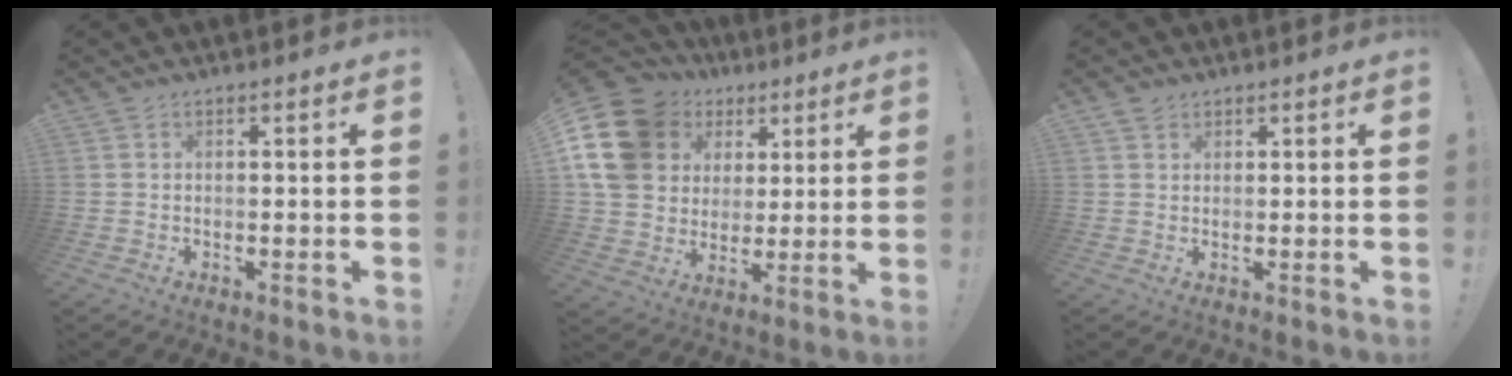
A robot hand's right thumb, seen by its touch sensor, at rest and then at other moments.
{"total": 19.2, "force": [7.2, 15.2, 9.4], "torque": [-0.175, -0.020, 0.155]}
{"total": 1.9, "force": [1.4, 1.3, 0.4], "torque": [-0.009, -0.002, 0.027]}